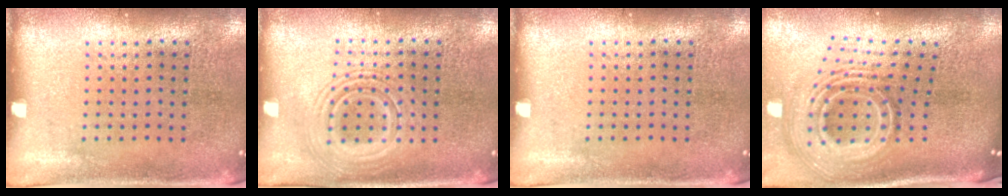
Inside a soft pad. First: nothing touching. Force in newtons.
{"total": 2.4, "press": 2.4, "slide": 0.4}
{"total": 0.0}
{"total": 3.1, "press": 1.9, "slide": 2.4}